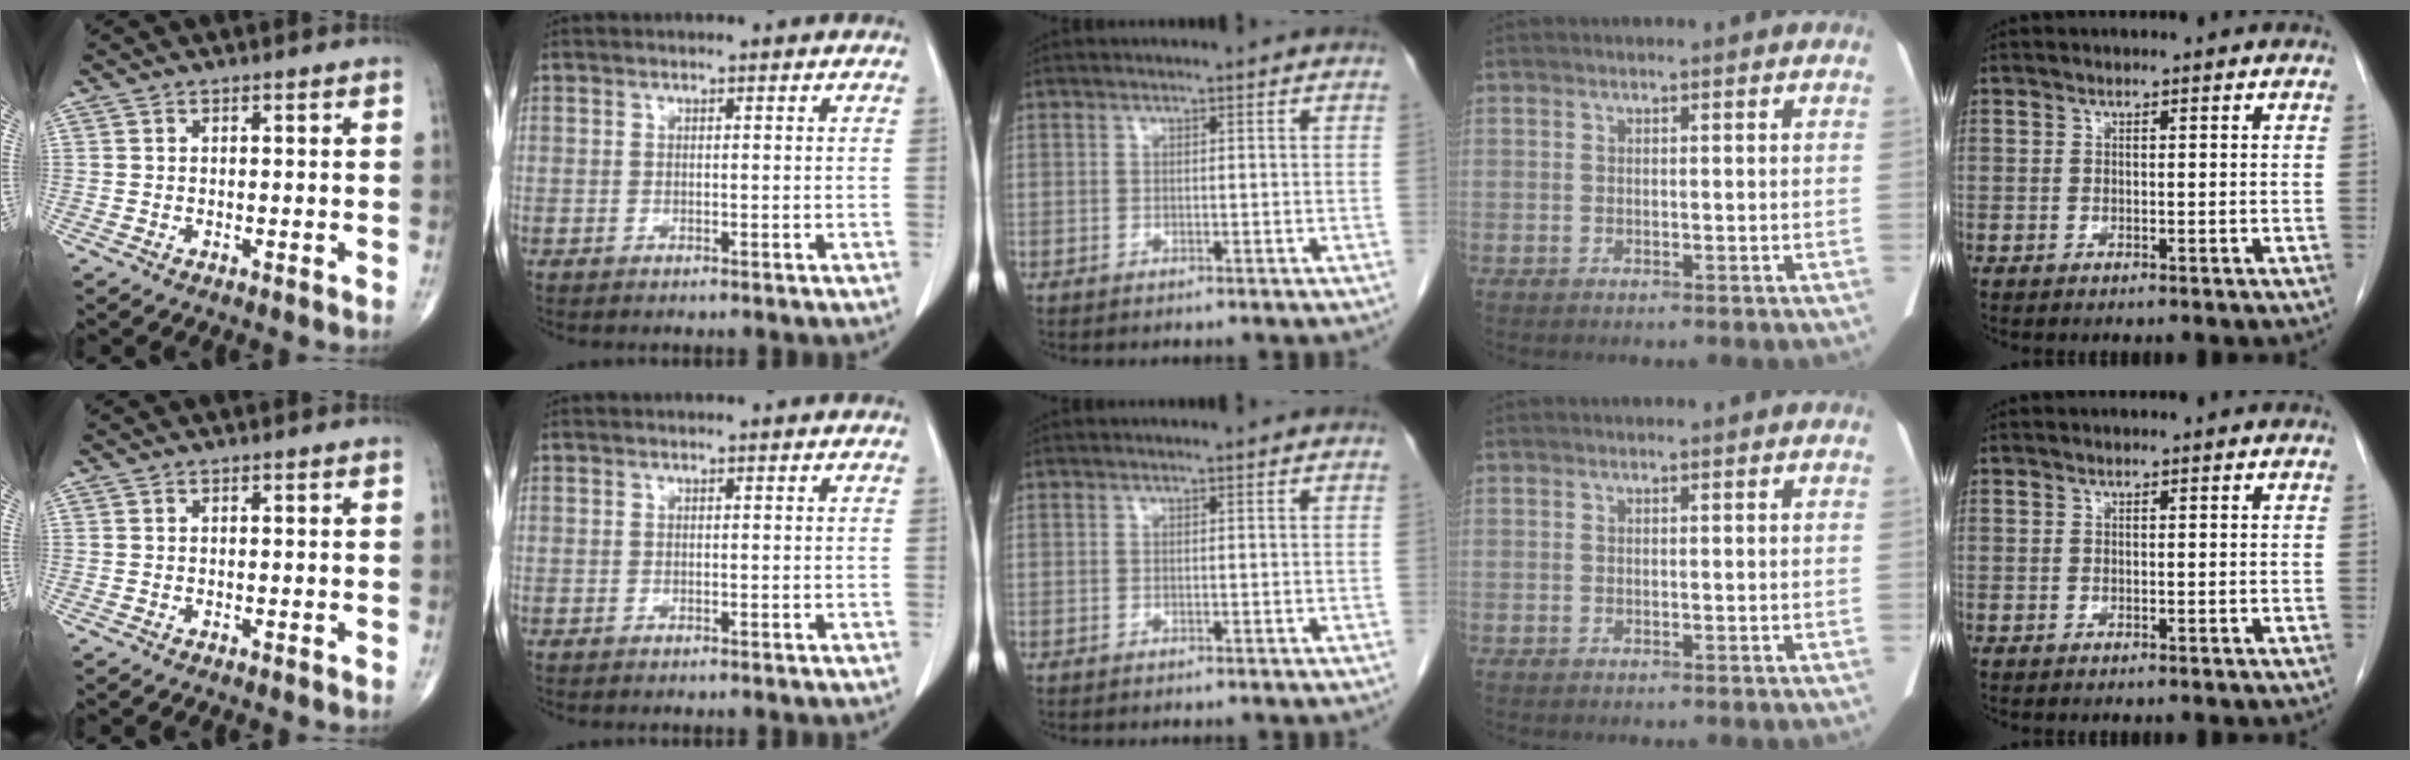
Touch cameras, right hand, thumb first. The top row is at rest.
{}